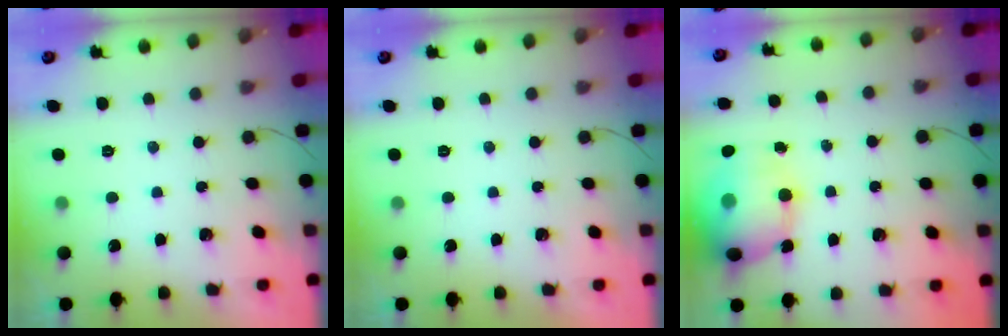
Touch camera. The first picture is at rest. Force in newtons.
{"total": 0.0}
{"total": 18.8, "press": 17.6, "slide": 6.4}